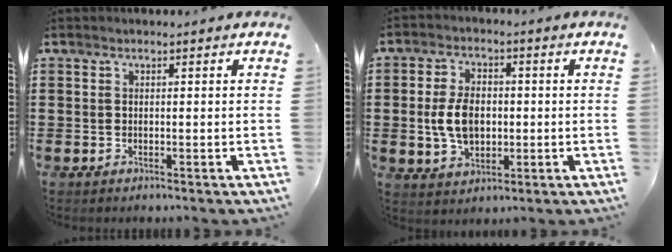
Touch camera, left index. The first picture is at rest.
{"total": 7.1, "force": [-0.3, 4.6, 5.5], "torque": [-0.117, 0.003, -0.012]}